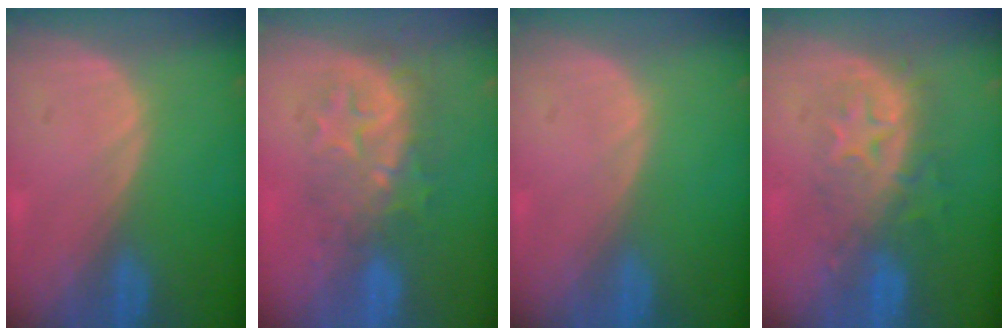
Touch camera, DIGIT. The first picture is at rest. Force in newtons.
{"total": 8.8, "press": 7.9, "slide": 4.0}
{"total": 0.0}
{"total": 8.2, "press": 7.7, "slide": 2.8}